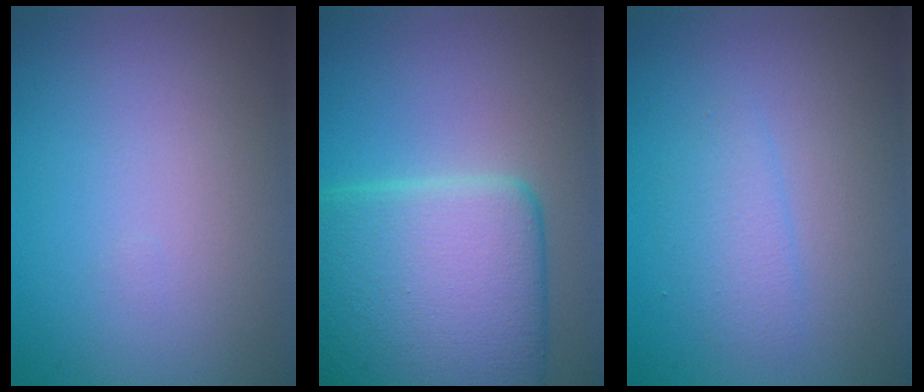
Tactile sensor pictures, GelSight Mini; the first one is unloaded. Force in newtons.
{"total": 10.8, "press": 10.8, "slide": 0.7}
{"total": 1.8, "press": 1.8, "slide": 0.1}